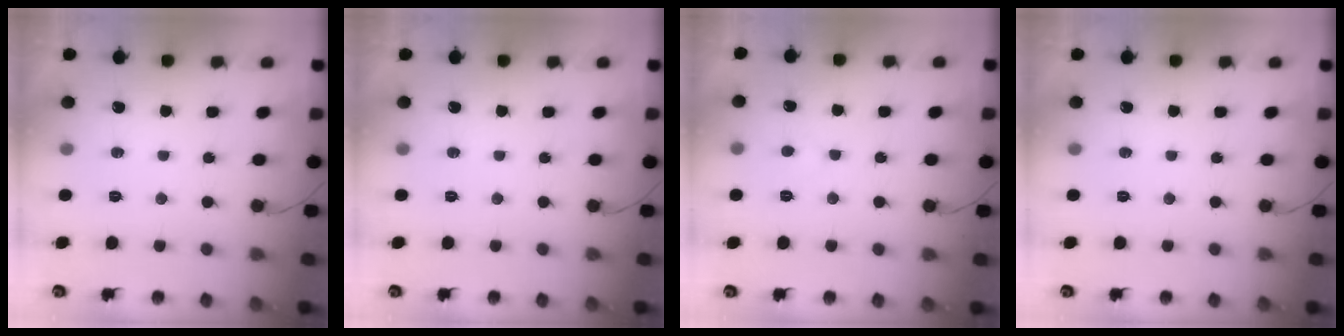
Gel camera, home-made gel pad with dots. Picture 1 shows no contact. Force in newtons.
{"total": 0.0}
{"total": 2.0, "press": 2.0, "slide": 0.2}
{"total": 0.0}